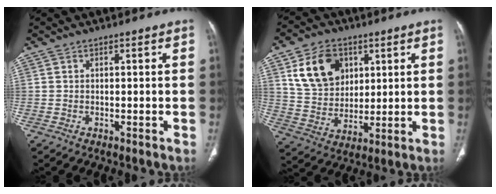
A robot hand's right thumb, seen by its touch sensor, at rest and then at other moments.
{"total": 13.4, "force": [5.2, 9.9, 7.3], "torque": [-0.098, -0.012, 0.104]}